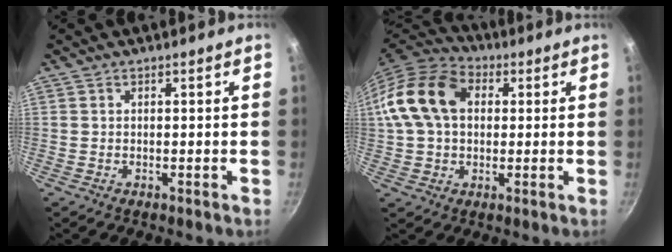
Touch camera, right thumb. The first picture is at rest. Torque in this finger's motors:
{"motor_torque": [-0.53, 1.18, 0.64, -0.59, 0.17]}